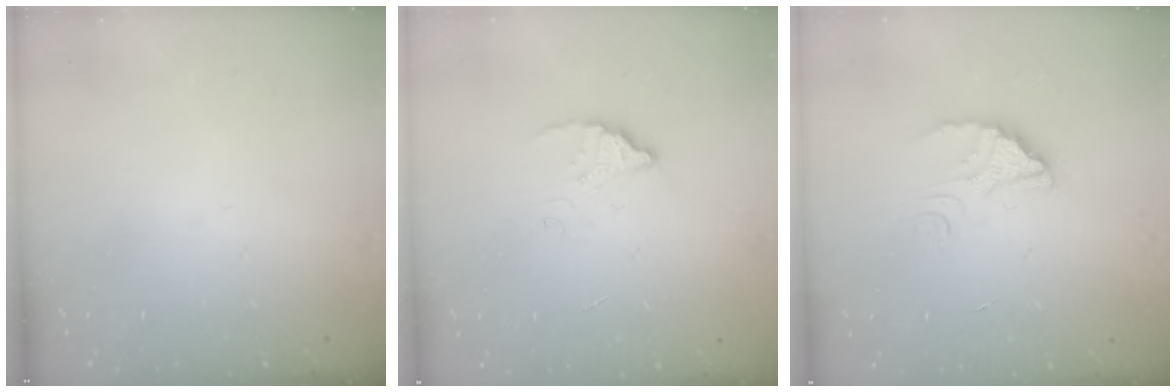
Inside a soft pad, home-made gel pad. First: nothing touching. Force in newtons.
{"total": 3.0, "press": 3.0, "slide": 0.2}
{"total": 2.9, "press": 2.9, "slide": 0.1}